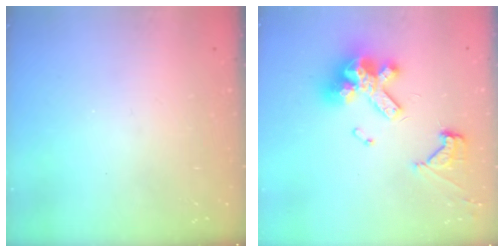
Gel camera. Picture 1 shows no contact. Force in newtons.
{"total": 15.0, "press": 14.9, "slide": 1.6}